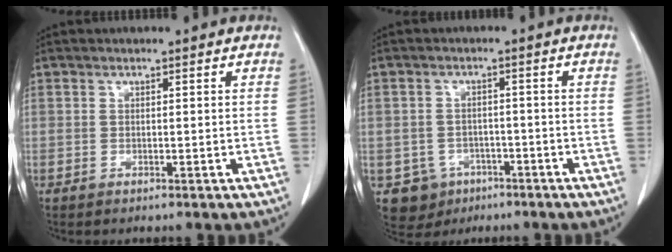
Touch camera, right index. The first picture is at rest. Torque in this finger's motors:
{"motor_torque": [-0.82, 0.50, -0.84, -0.21]}